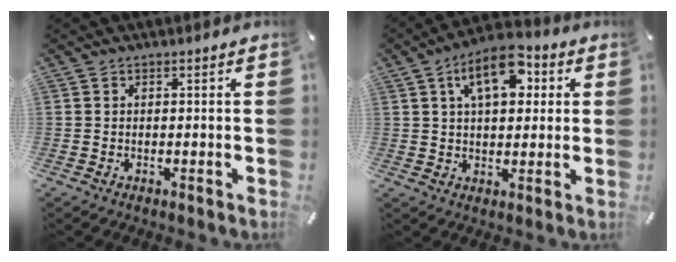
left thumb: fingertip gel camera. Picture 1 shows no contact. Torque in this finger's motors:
{"motor_torque": [1.66, 1.66, 0.58, -0.45, 0.14]}